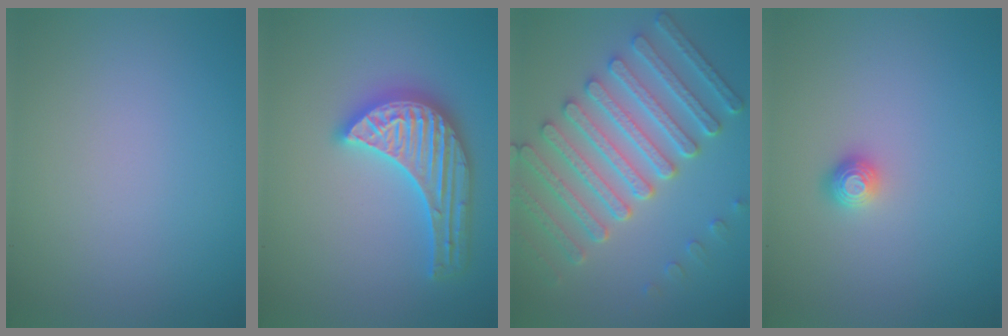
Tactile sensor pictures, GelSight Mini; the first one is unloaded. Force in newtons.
{"total": 5.6, "press": 5.5, "slide": 0.7}
{"total": 7.7, "press": 6.5, "slide": 4.0}
{"total": 1.2, "press": 1.0, "slide": 0.5}